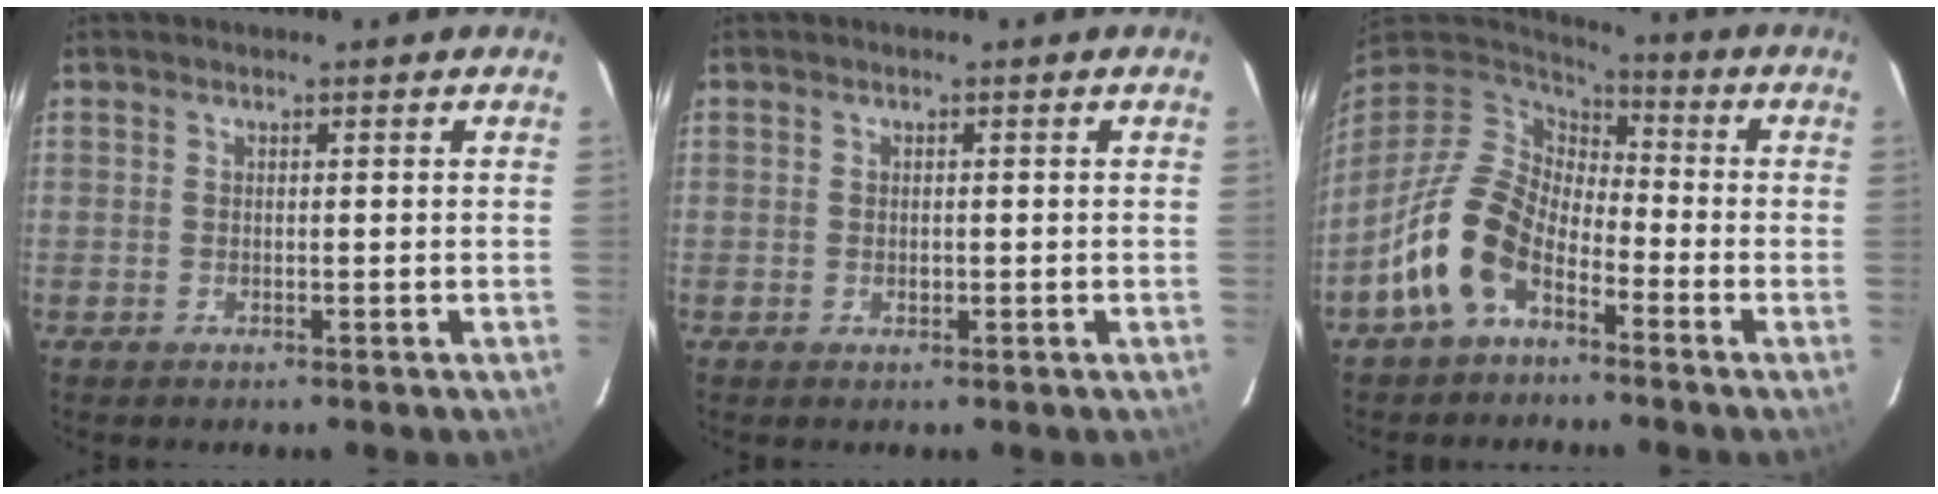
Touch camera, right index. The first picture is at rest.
{"total": 1.0, "force": [-0.2, 0.6, 0.7], "torque": [-0.011, 0.002, -0.002]}
{"total": 12.9, "force": [-6.5, 7.7, 8.0], "torque": [-0.163, 0.006, -0.131]}